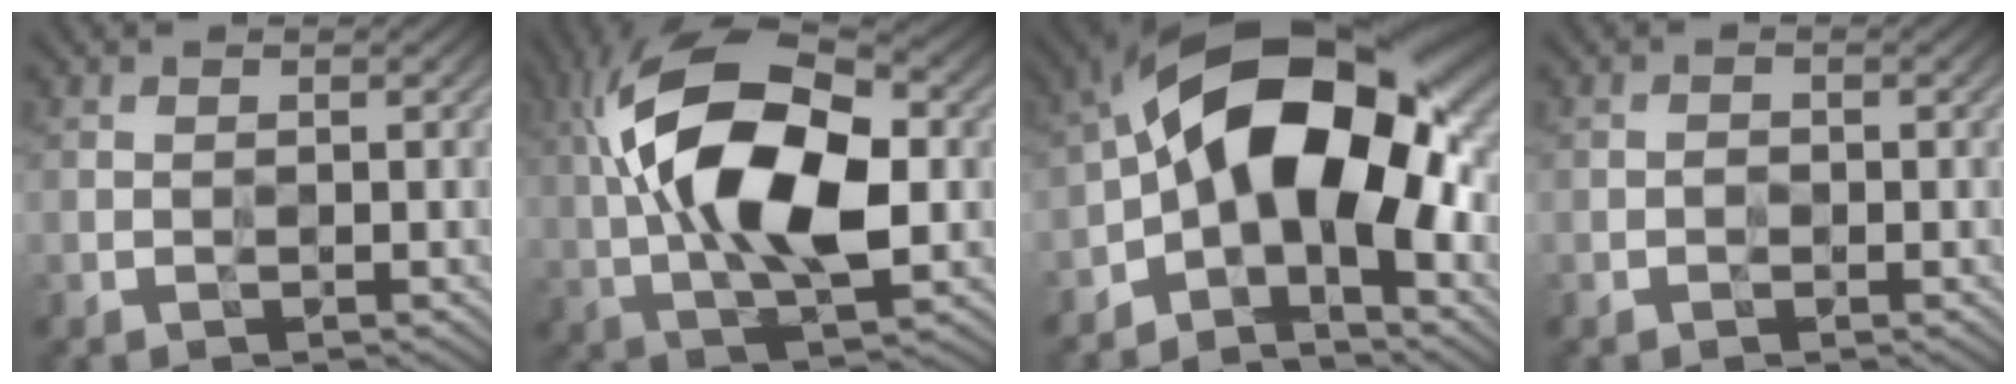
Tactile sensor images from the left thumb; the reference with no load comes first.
{"total": 16.4, "force": [1.4, 7.9, 14.3], "torque": [-0.265, 0.021, 0.013]}
{"total": 16.1, "force": [-1.2, 7.9, 13.9], "torque": [-0.219, 0.035, -0.045]}
{"total": 0.7, "force": [-0.3, 0.5, 0.3], "torque": [-0.004, 0.000, -0.008]}